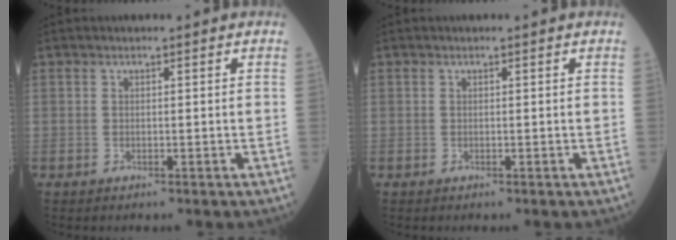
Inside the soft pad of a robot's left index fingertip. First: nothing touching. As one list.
[{"total": 0.0}]